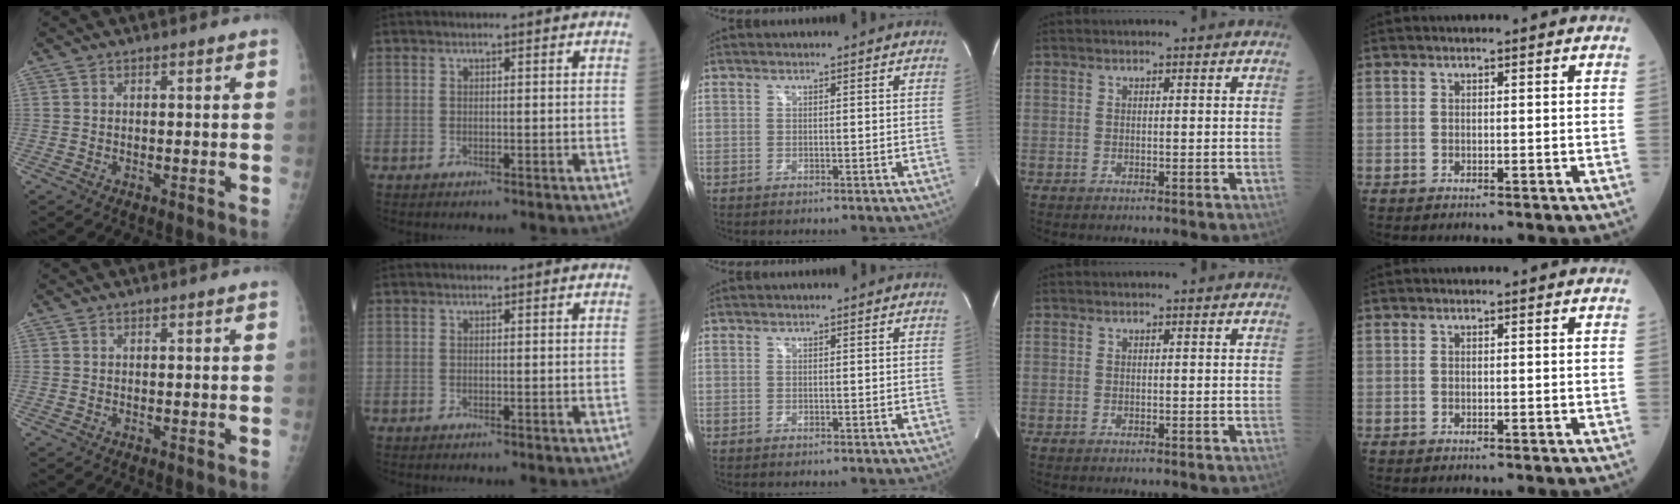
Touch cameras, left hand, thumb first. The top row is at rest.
{}